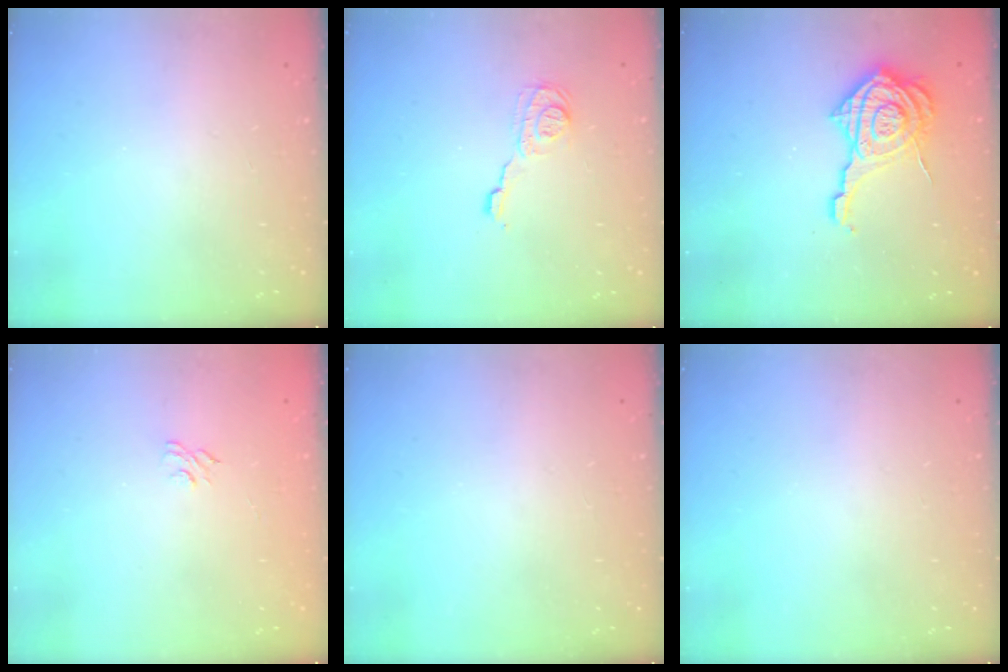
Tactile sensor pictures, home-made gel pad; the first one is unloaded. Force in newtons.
{"total": 8.4, "press": 8.4, "slide": 0.3}
{"total": 13.9, "press": 13.8, "slide": 1.7}
{"total": 4.2, "press": 4.0, "slide": 1.1}
{"total": 0.0}
{"total": 0.0}